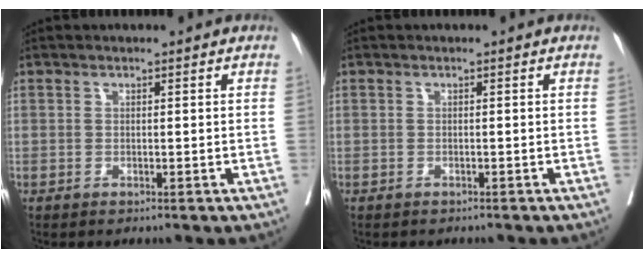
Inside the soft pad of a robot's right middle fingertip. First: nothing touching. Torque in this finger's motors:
{"motor_torque": [0.33, -0.26, 0.00, 0.01]}